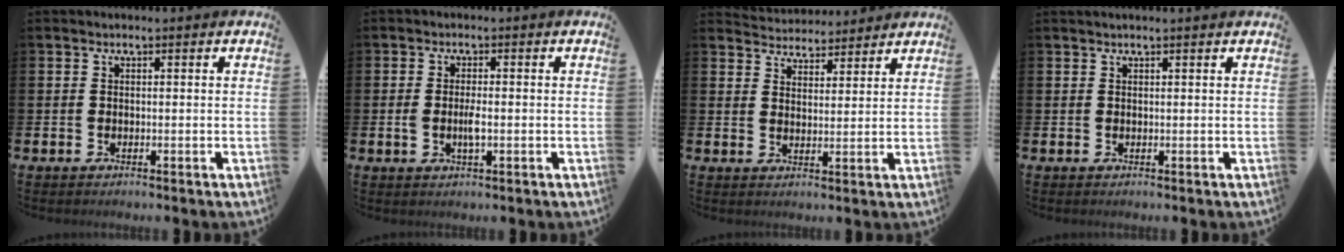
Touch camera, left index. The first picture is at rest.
{"total": 2.4, "force": [-0.3, 0.9, 2.2], "torque": [-0.034, -0.002, -0.007]}
{"total": 4.2, "force": [4.1, 0.9, -0.5], "torque": [-0.005, -0.028, 0.075]}
{"total": 0.7, "force": [0.6, -0.1, 0.2], "torque": [-0.002, -0.001, 0.011]}